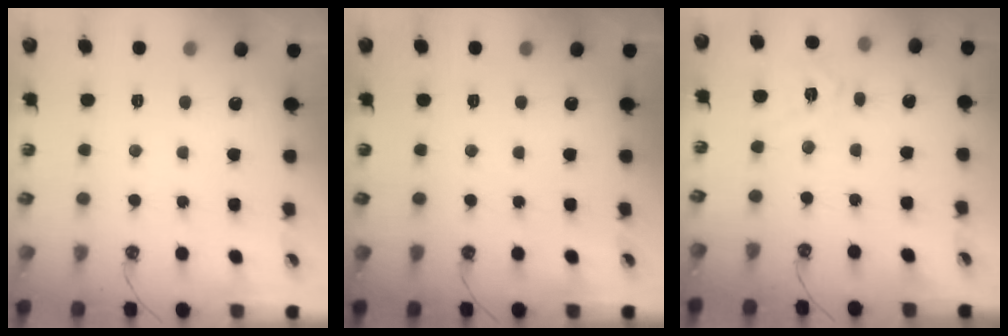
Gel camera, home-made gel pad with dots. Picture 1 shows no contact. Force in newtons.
{"total": 0.0}
{"total": 9.6, "press": 9.6, "slide": 1.1}